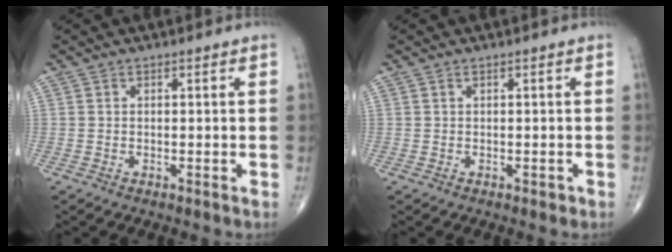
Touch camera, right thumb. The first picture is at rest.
{"total": 0.7, "force": [-0.1, 0.4, 0.6], "torque": [-0.004, 0.000, -0.001]}